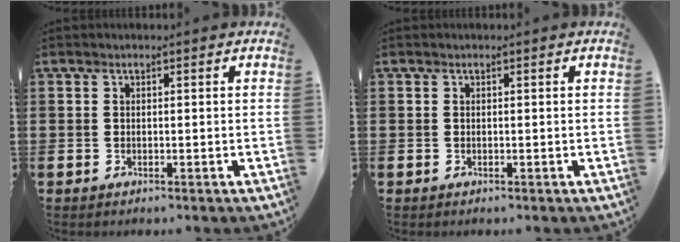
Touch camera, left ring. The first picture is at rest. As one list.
[{"total": 0.0}]